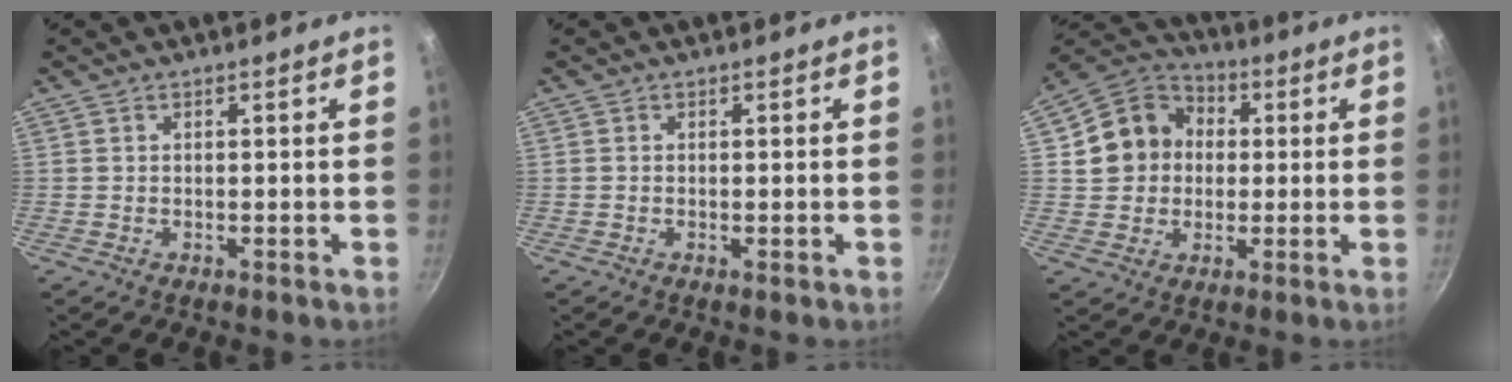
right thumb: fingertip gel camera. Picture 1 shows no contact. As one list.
[{"total": 0.5, "force": [-0.2, 0.1, 0.5], "torque": [-0.008, 0.000, -0.004]}, {"total": 11.9, "force": [1.6, 10.5, 5.3], "torque": [-0.063, 0.024, 0.013]}]